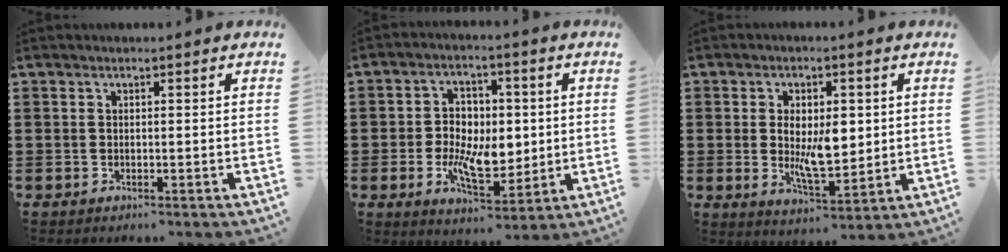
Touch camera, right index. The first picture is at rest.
{"total": 8.7, "force": [-0.6, 5.4, 6.7], "torque": [-0.134, 0.008, -0.013]}
{"total": 7.4, "force": [0.6, 3.6, 6.5], "torque": [-0.103, -0.001, 0.006]}